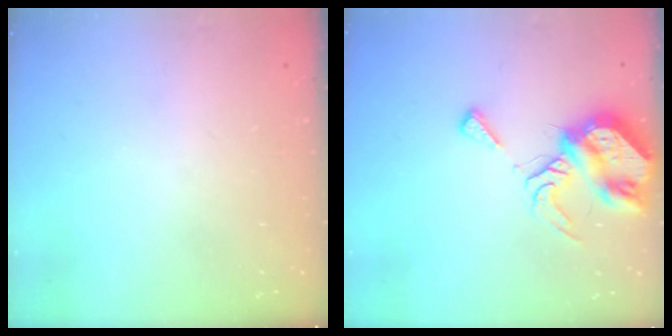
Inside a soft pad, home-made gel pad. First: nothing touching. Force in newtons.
{"total": 10.4, "press": 10.3, "slide": 1.3}